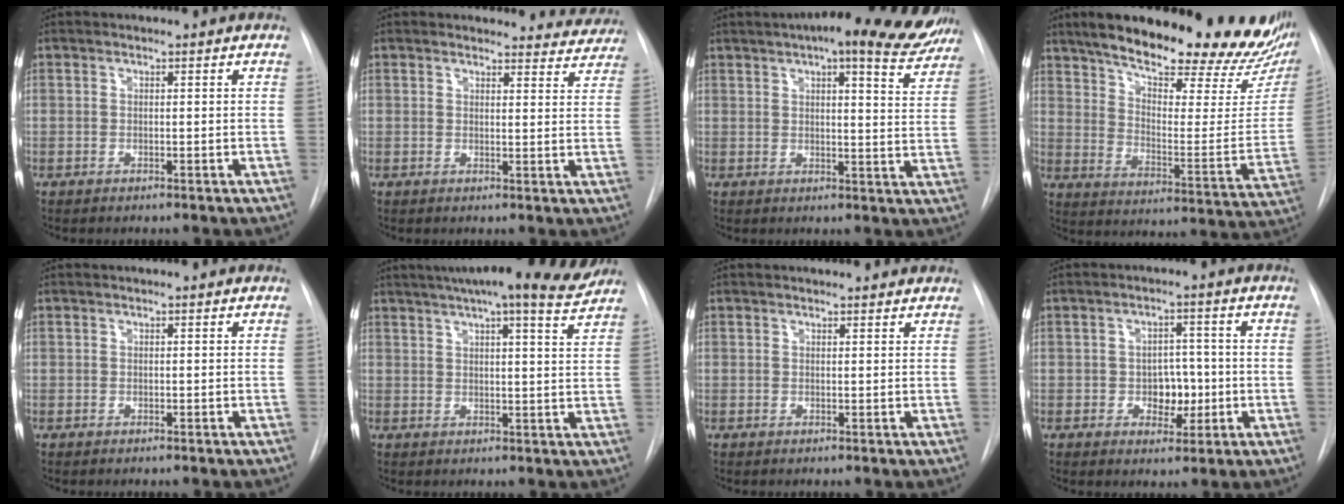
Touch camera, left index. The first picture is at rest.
{"total": 7.8, "force": [7.5, 2.1, -0.2], "torque": [0.039, -0.024, 0.055]}
{"total": 18.7, "force": [15.1, 3.8, 10.3], "torque": [-0.138, 0.002, 0.175]}
{"total": 29.0, "force": [23.1, 6.9, 16.2], "torque": [-0.234, -0.042, 0.303]}
{"total": 0.0}
{"total": 15.0, "force": [13.2, 0.7, 7.1], "torque": [-0.111, 0.004, 0.167]}
{"total": 4.1, "force": [4.0, 0.8, 0.8], "torque": [-0.011, 0.014, 0.041]}
{"total": 4.7, "force": [-0.8, 3.3, 3.3], "torque": [-0.038, 0.008, -0.005]}